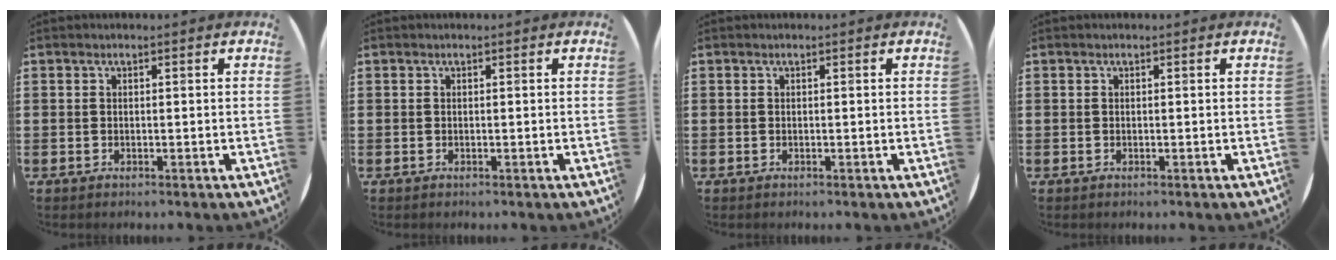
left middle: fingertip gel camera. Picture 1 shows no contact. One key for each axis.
{"total": 0.0}
{"total": 0.0}
{"total": 0.0}